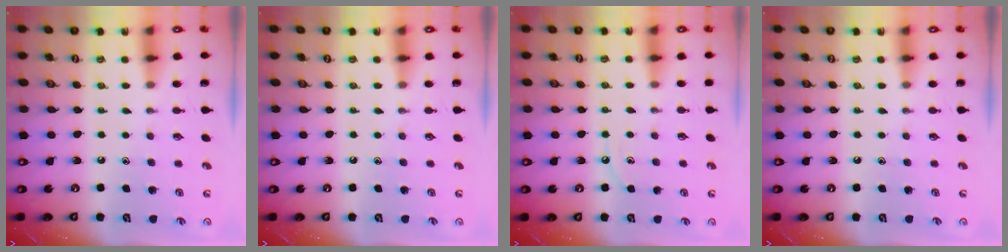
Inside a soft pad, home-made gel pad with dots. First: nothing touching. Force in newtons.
{"total": 0.0}
{"total": 5.4, "press": 5.4, "slide": 0.5}
{"total": 0.0}